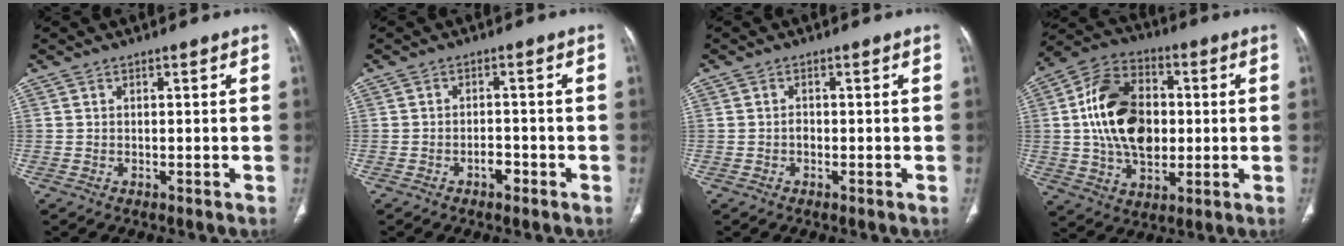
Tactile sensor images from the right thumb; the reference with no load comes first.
{"total": 2.5, "force": [-1.4, 1.4, 1.6], "torque": [-0.019, 0.011, -0.023]}
{"total": 1.0, "force": [-0.4, 0.7, 0.6], "torque": [-0.006, 0.004, -0.008]}
{"total": 18.4, "force": [1.0, 12.6, 13.4], "torque": [-0.213, 0.016, 0.017]}